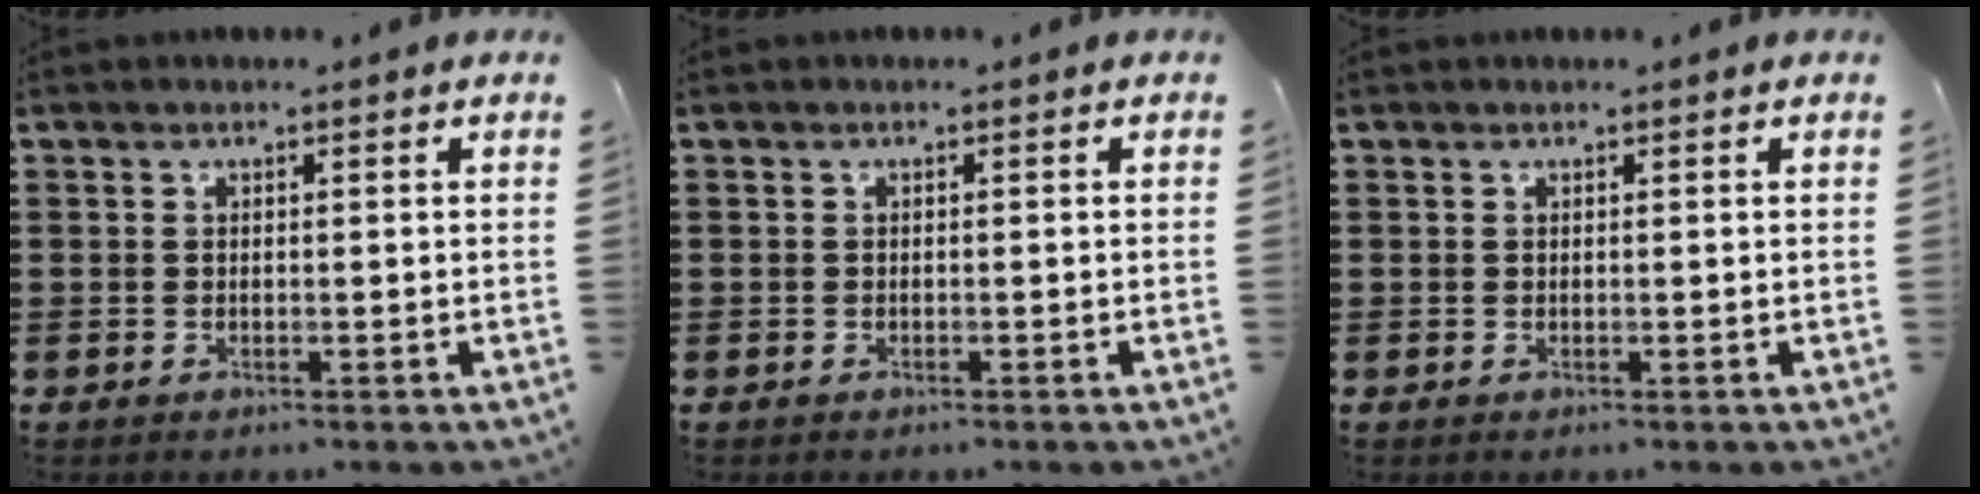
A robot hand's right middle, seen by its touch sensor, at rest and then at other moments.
{"total": 0.0}
{"total": 0.0}